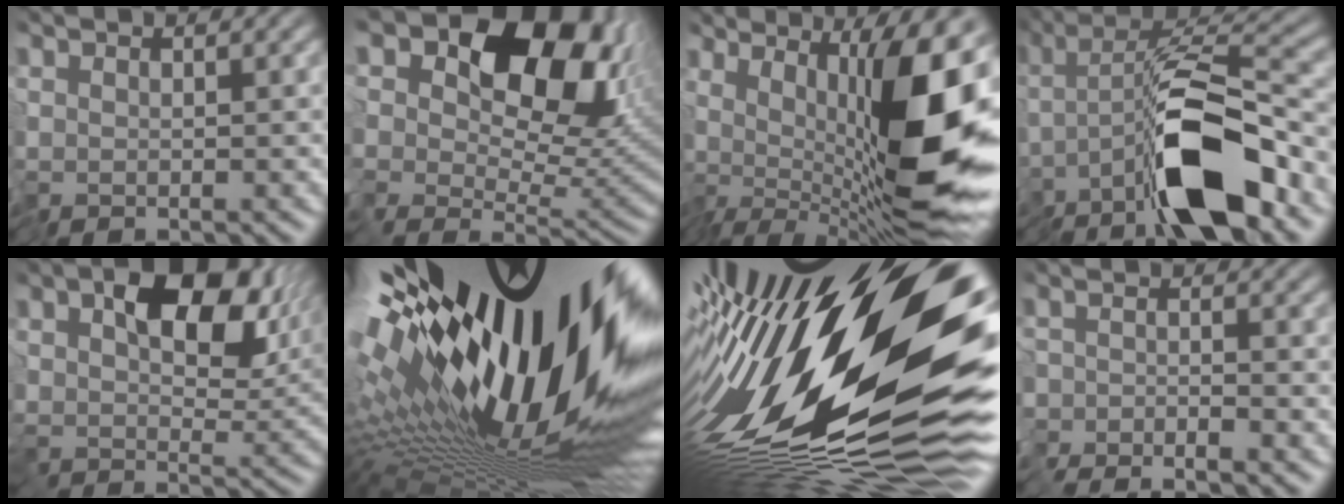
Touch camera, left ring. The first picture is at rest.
{"total": 15.0, "force": [6.0, 9.7, 9.7], "torque": [-0.144, 0.017, 0.103]}
{"total": 13.9, "force": [1.2, 4.7, 13.0], "torque": [-0.184, -0.004, 0.018]}
{"total": 9.9, "force": [-4.0, 2.6, 8.7], "torque": [-0.135, 0.009, -0.083]}
{"total": 10.6, "force": [3.6, 6.1, 7.9], "torque": [-0.132, -0.006, 0.065]}
{"total": 21.6, "force": [5.3, 6.4, 19.9], "torque": [-0.299, -0.015, 0.077]}
{"total": 20.6, "force": [0.2, 6.7, 19.5], "torque": [-0.332, -0.017, -0.010]}
{"total": 1.9, "force": [-1.8, -0.4, -0.2], "torque": [0.005, -0.013, -0.040]}